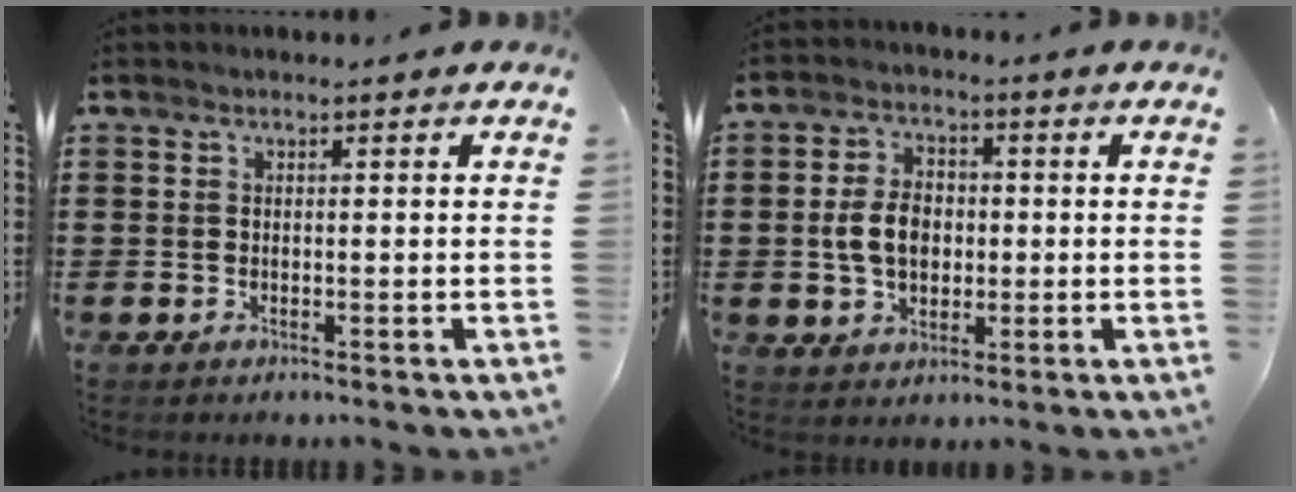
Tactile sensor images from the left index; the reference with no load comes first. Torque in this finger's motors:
{"motor_torque": [1.67, 0.46, 0.74, 0.17]}